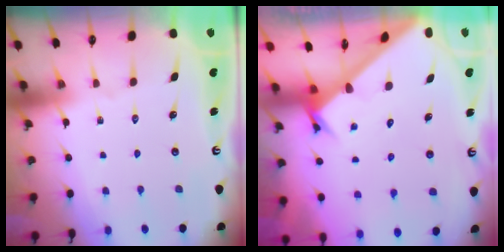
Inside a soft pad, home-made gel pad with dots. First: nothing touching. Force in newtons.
{"total": 2.6, "press": 2.6, "slide": 0.3}